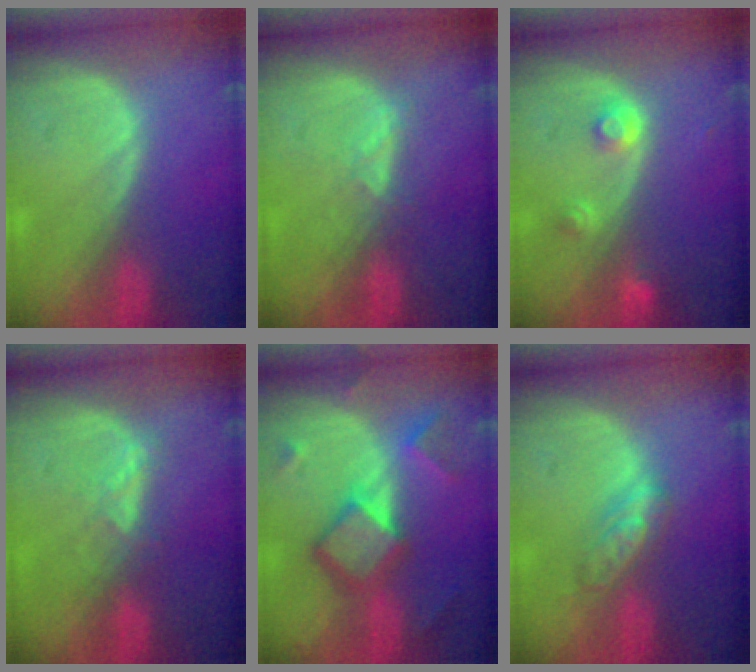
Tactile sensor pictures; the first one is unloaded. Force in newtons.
{"total": 2.3, "press": 2.2, "slide": 0.9}
{"total": 3.0, "press": 2.8, "slide": 1.1}
{"total": 2.9, "press": 2.8, "slide": 0.7}
{"total": 8.0, "press": 8.0, "slide": 0.5}
{"total": 4.8, "press": 4.5, "slide": 1.6}